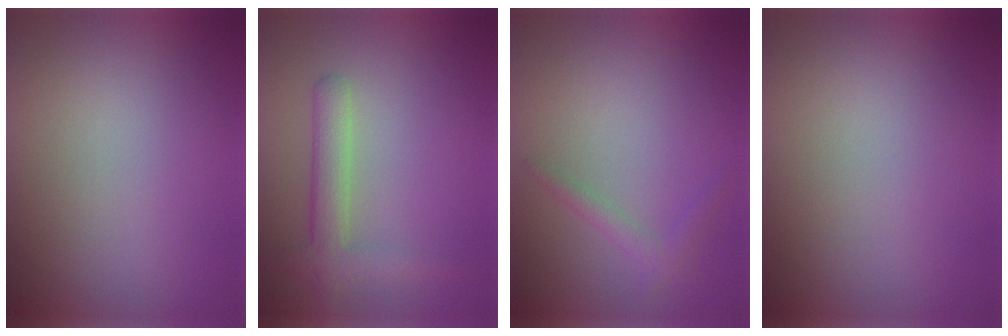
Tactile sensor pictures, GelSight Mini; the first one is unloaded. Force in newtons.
{"total": 3.0, "press": 3.0, "slide": 0.2}
{"total": 0.7, "press": 0.7, "slide": 0.0}
{"total": 0.0}